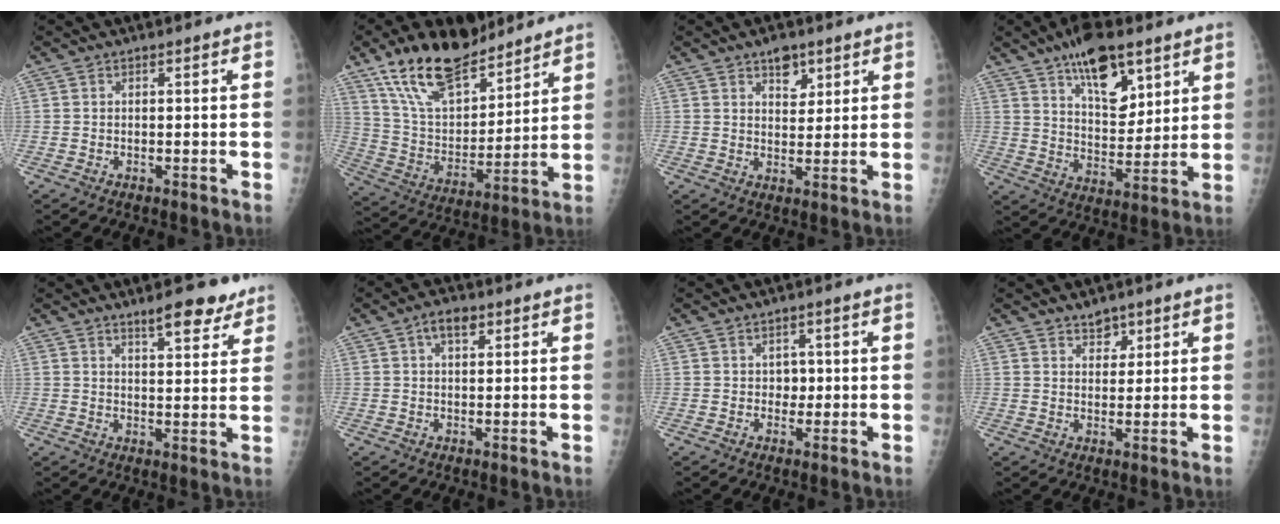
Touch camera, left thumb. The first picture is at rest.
{"total": 19.7, "force": [14.4, 8.6, 10.4], "torque": [-0.143, -0.063, 0.264]}
{"total": 5.2, "force": [3.3, 3.0, 2.7], "torque": [-0.015, -0.019, 0.050]}
{"total": 14.7, "force": [8.9, 6.8, 9.5], "torque": [-0.113, -0.048, 0.149]}
{"total": 7.5, "force": [5.6, 2.2, 4.4], "torque": [-0.039, -0.035, 0.080]}
{"total": 3.9, "force": [2.0, 2.0, 2.7], "torque": [-0.036, -0.001, 0.029]}
{"total": 2.2, "force": [0.3, 1.9, 1.1], "torque": [0.003, 0.002, 0.003]}
{"total": 3.6, "force": [2.6, 2.1, 1.3], "torque": [0.001, -0.018, 0.043]}